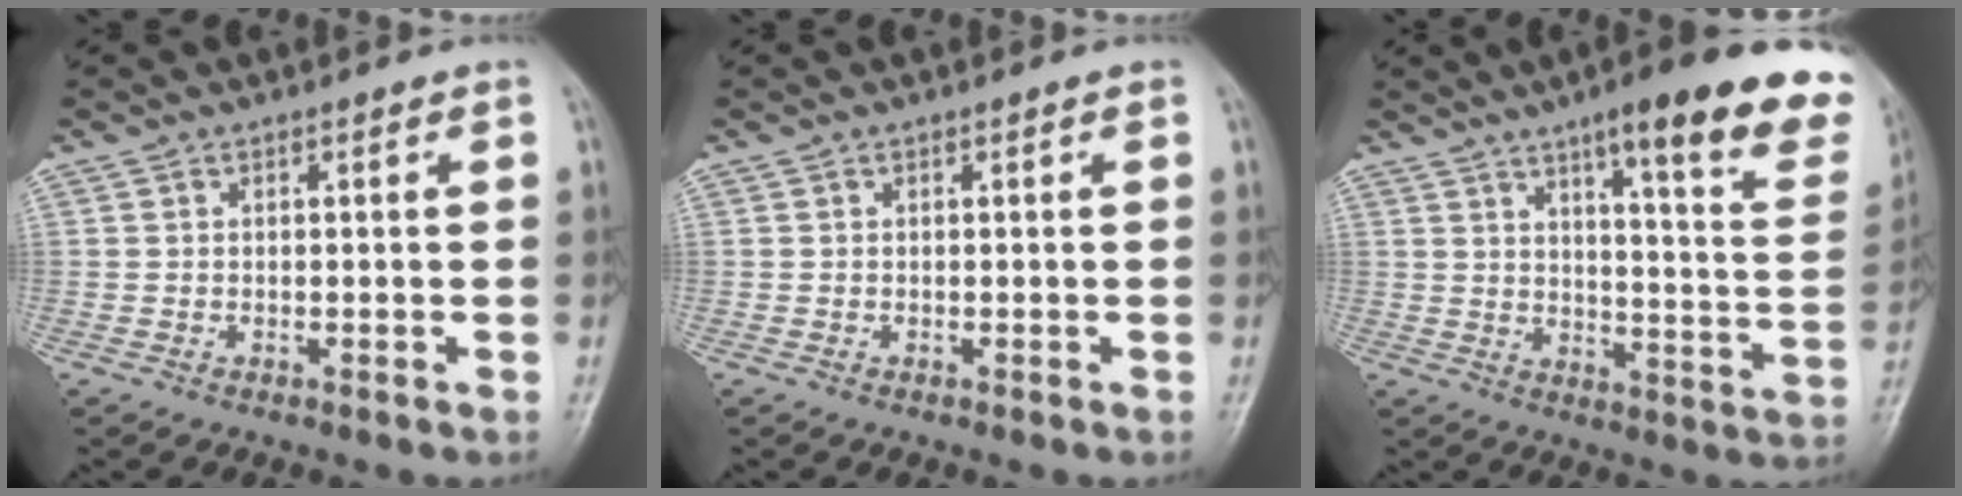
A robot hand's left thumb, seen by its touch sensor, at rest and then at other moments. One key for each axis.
{"total": 0.0}
{"total": 23.0, "fx": 14.9, "fy": 4.8, "fz": 16.8, "tx": -0.190, "ty": -0.056, "tz": 0.189}